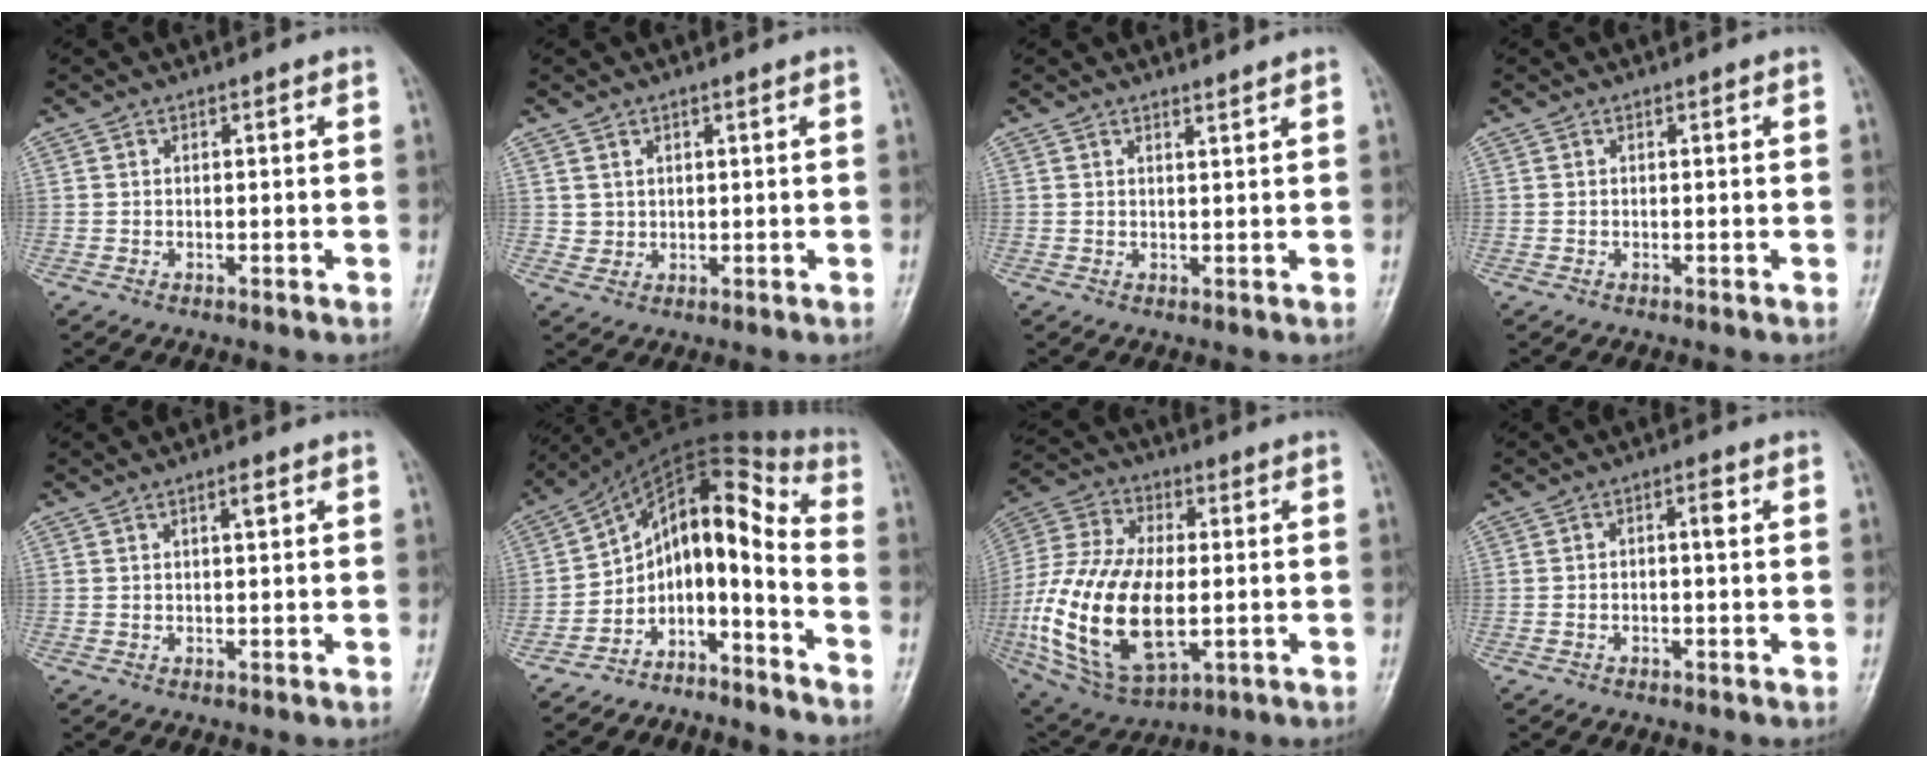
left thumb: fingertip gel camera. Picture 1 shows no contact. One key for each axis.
{"total": 2.1, "fx": 1.2, "fy": 1.7, "fz": 0.2, "tx": 0.013, "ty": -0.009, "tz": 0.020}
{"total": 1.1, "fx": 1.0, "fy": -0.3, "fz": 0.3, "tx": -0.010, "ty": -0.014, "tz": 0.018}
{"total": 0.0}
{"total": 1.7, "fx": 0.8, "fy": 0.4, "fz": 1.4, "tx": -0.020, "ty": -0.001, "tz": 0.012}
{"total": 11.6, "fx": -6.7, "fy": 4.9, "fz": 8.2, "tx": -0.108, "ty": 0.122, "tz": -0.118}
{"total": 22.9, "fx": -2.8, "fy": 12.3, "fz": 19.1, "tx": -0.397, "ty": -0.004, "tz": -0.036}
{"total": 2.1, "fx": 0.0, "fy": 0.6, "fz": 2.0, "tx": -0.033, "ty": 0.011, "tz": 0.000}